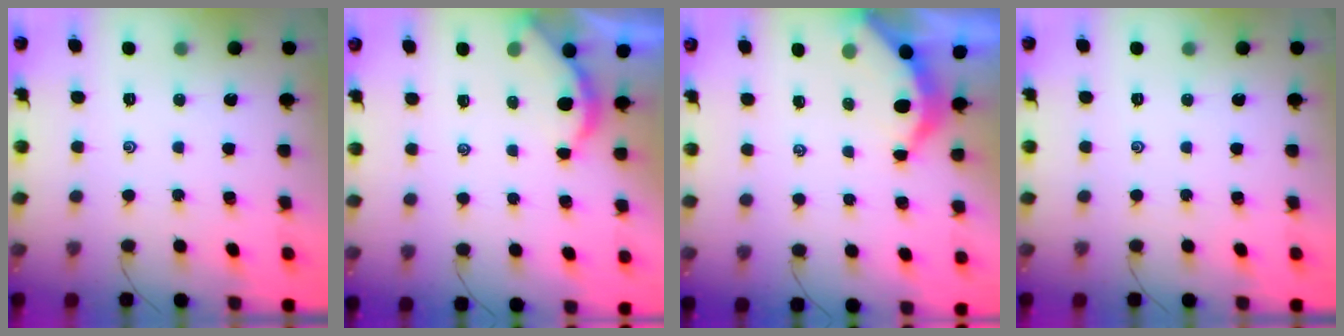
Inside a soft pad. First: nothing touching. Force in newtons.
{"total": 1.9, "press": 1.9, "slide": 0.1}
{"total": 3.8, "press": 3.8, "slide": 0.5}
{"total": 0.0}